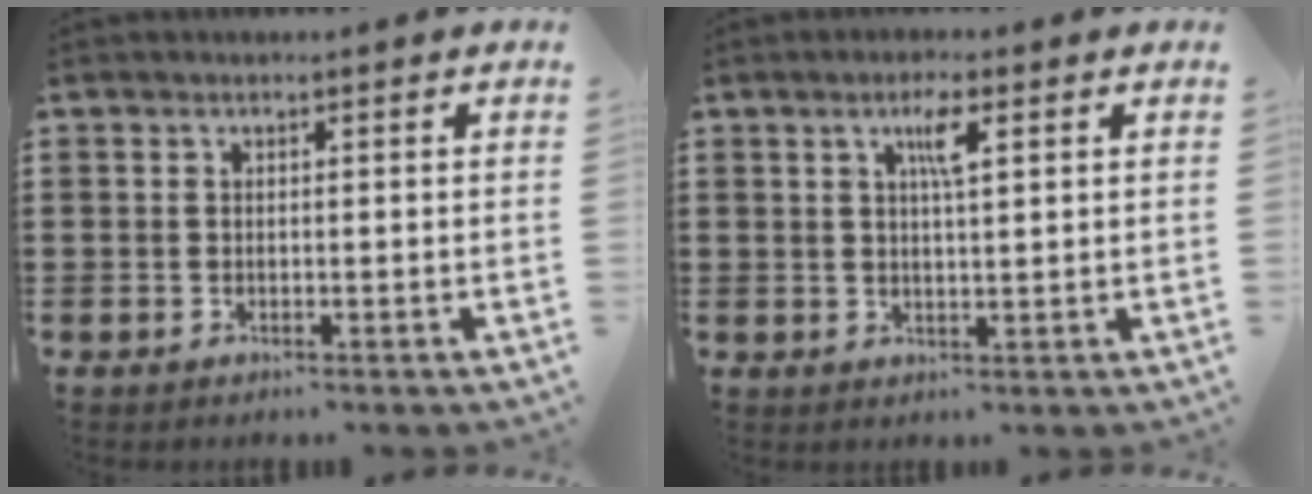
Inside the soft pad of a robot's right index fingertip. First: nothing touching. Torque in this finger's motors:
{"motor_torque": [0.57, -0.13, 0.27, 0.08]}